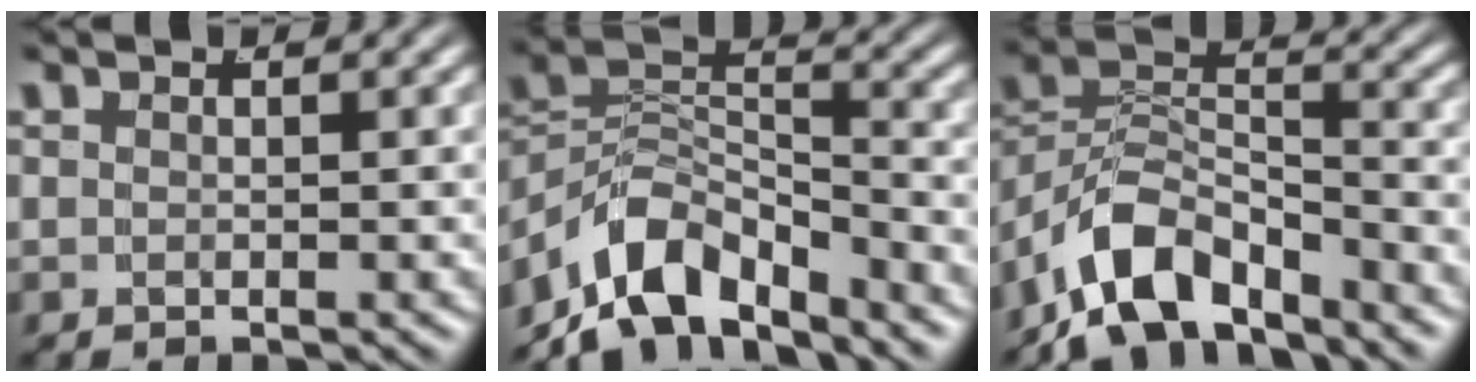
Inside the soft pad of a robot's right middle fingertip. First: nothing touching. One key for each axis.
{"total": 9.4, "fx": -4.6, "fy": 6.2, "fz": 5.5, "tx": -0.103, "ty": -0.029, "tz": -0.070}
{"total": 7.8, "fx": -4.7, "fy": 4.5, "fz": 4.4, "tx": -0.083, "ty": -0.018, "tz": -0.076}